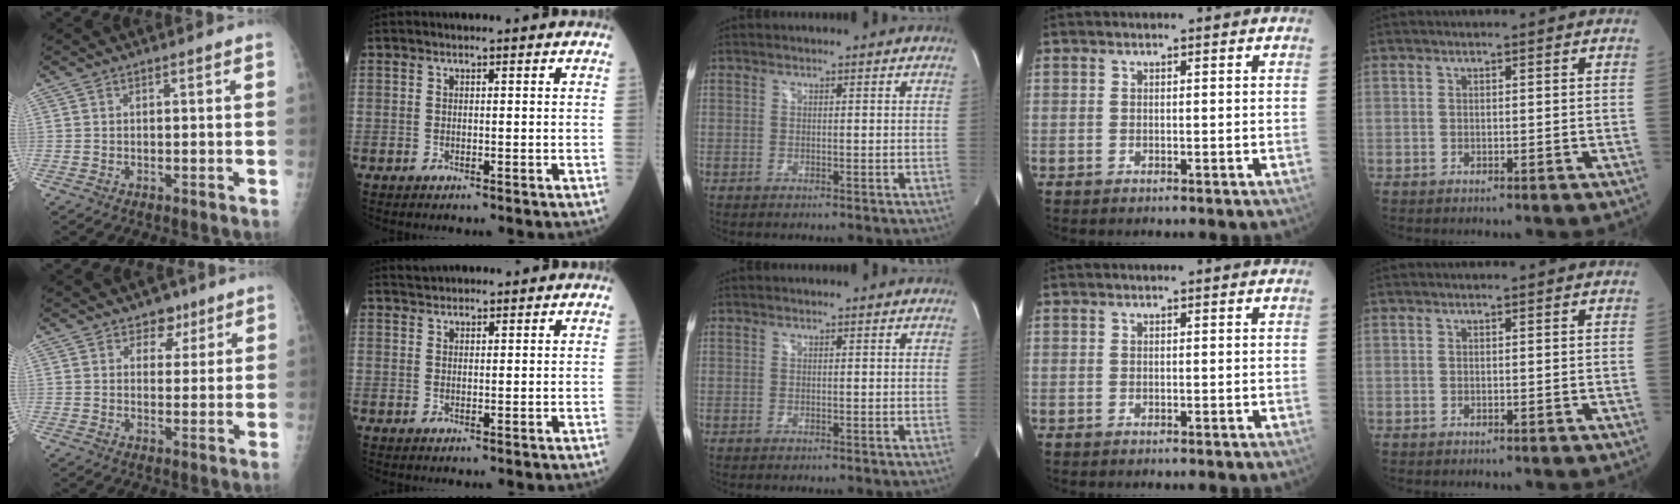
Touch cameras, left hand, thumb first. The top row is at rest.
{"thumb": {"total": 4.5, "force": [2.8, 3.2, 1.4], "torque": [0.012, -0.012, 0.039]}, "index": {"total": 2.2, "force": [2.1, 0.6, 0.1], "torque": [-0.009, 0.021, 0.040]}}